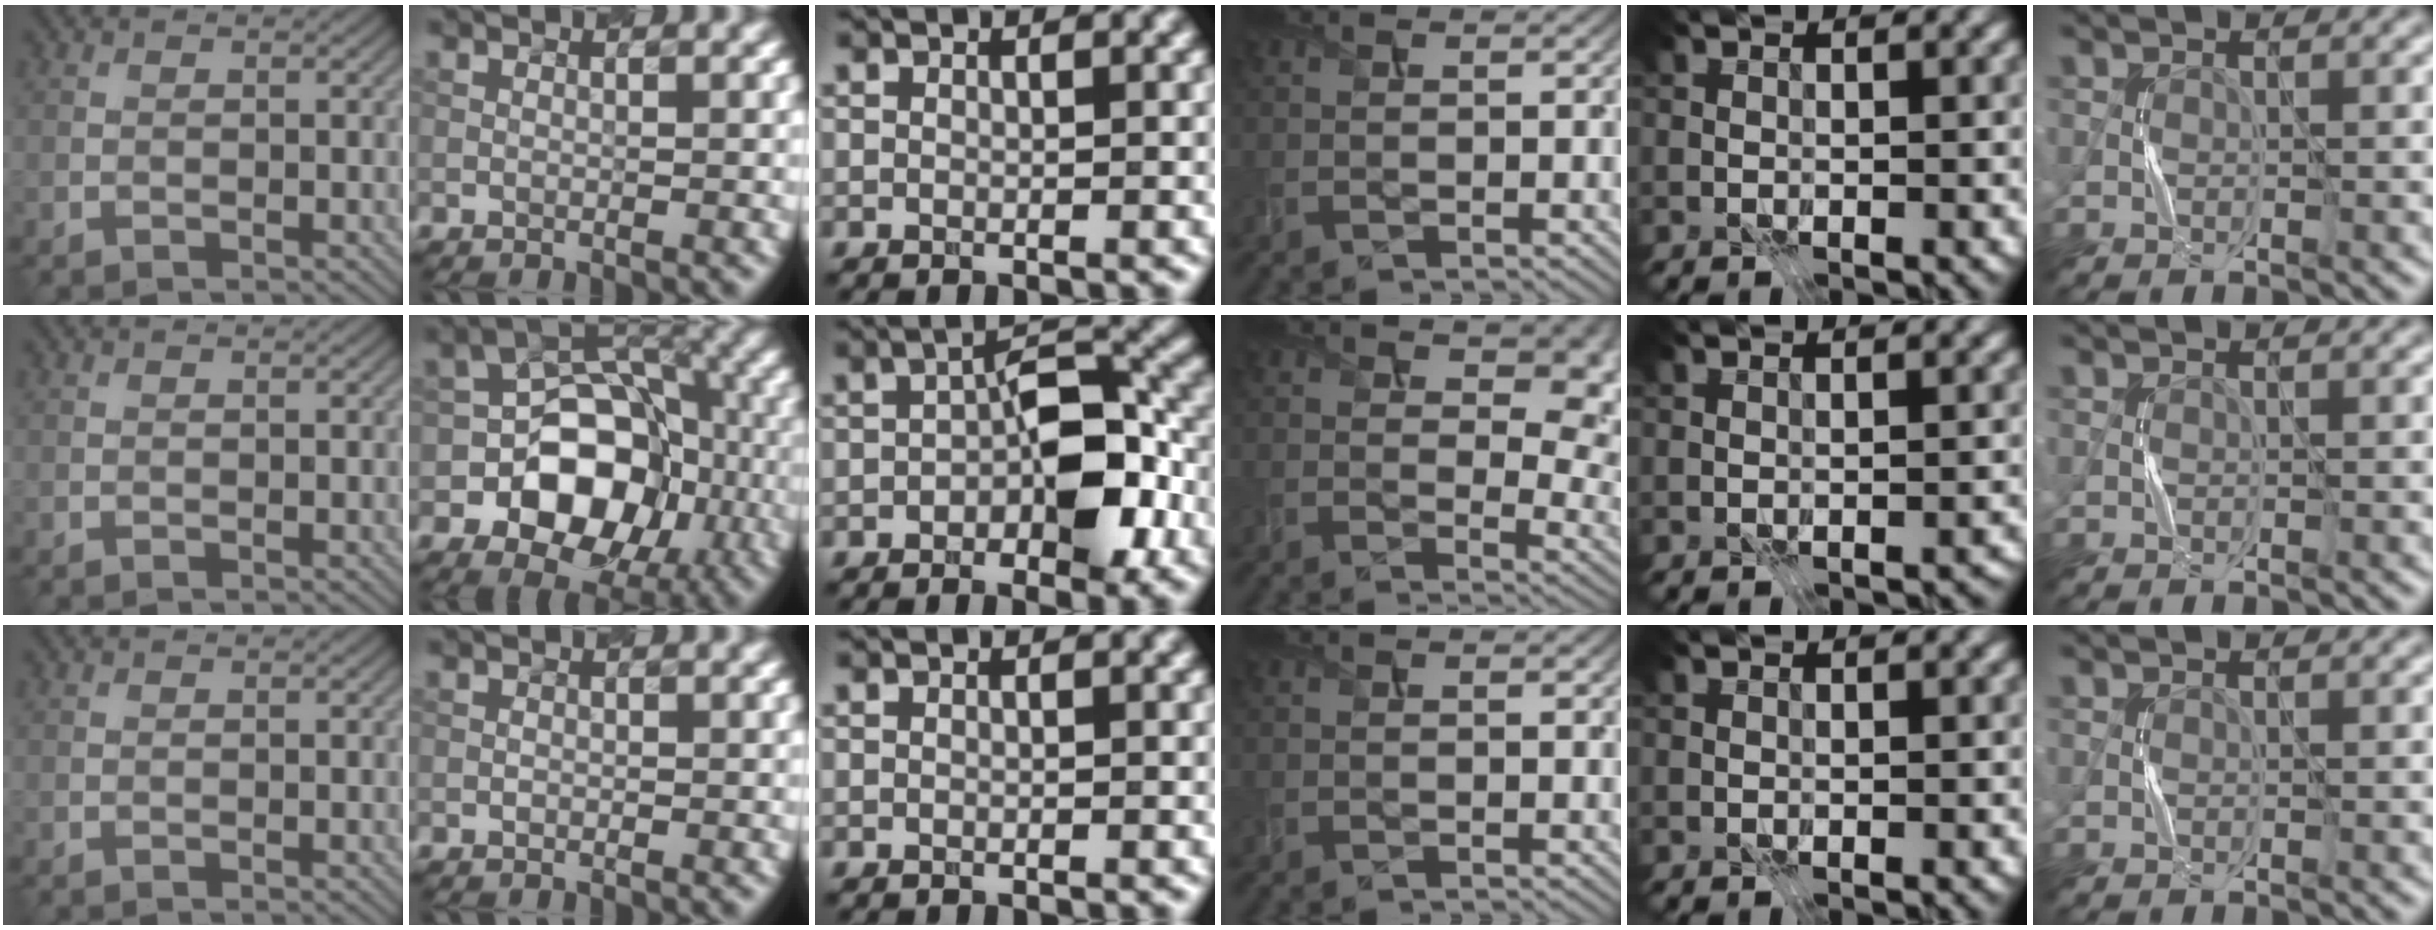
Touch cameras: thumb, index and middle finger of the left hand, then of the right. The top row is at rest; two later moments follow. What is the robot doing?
{"motion": "press", "object": "syringe"}